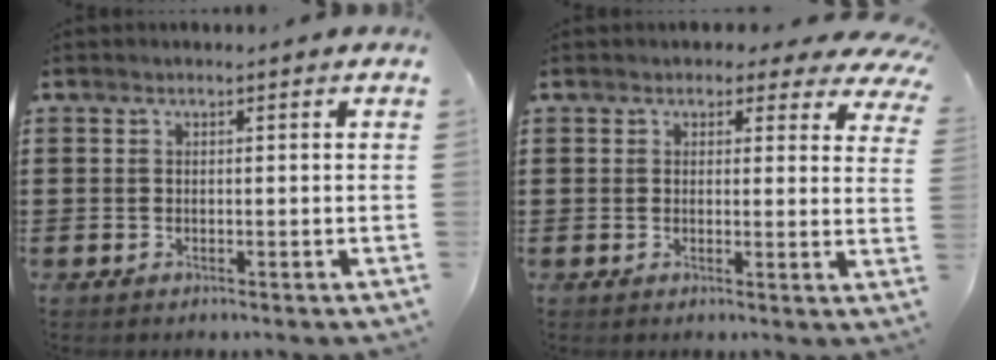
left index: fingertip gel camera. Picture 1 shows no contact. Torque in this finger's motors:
{"motor_torque": [1.70, -0.43, 0.49, 0.04]}